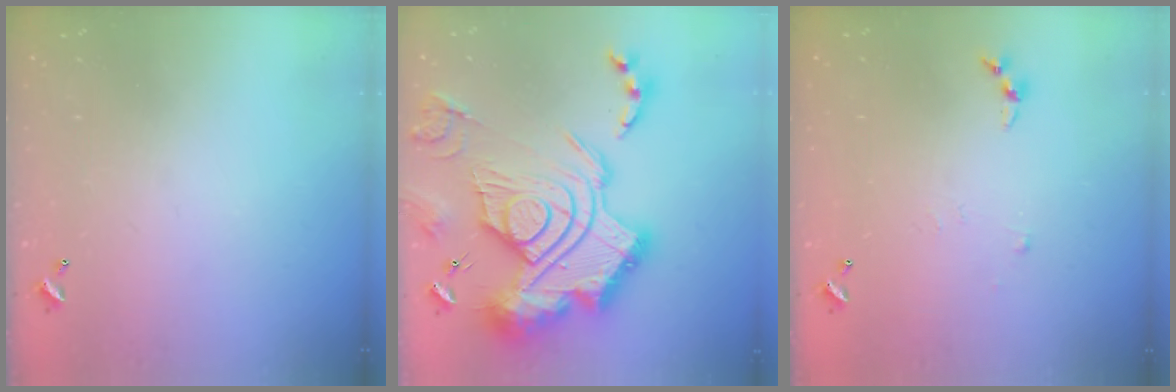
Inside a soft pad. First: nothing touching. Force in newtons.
{"total": 3.9, "press": 3.0, "slide": 2.5}
{"total": 3.3, "press": 3.3, "slide": 0.5}